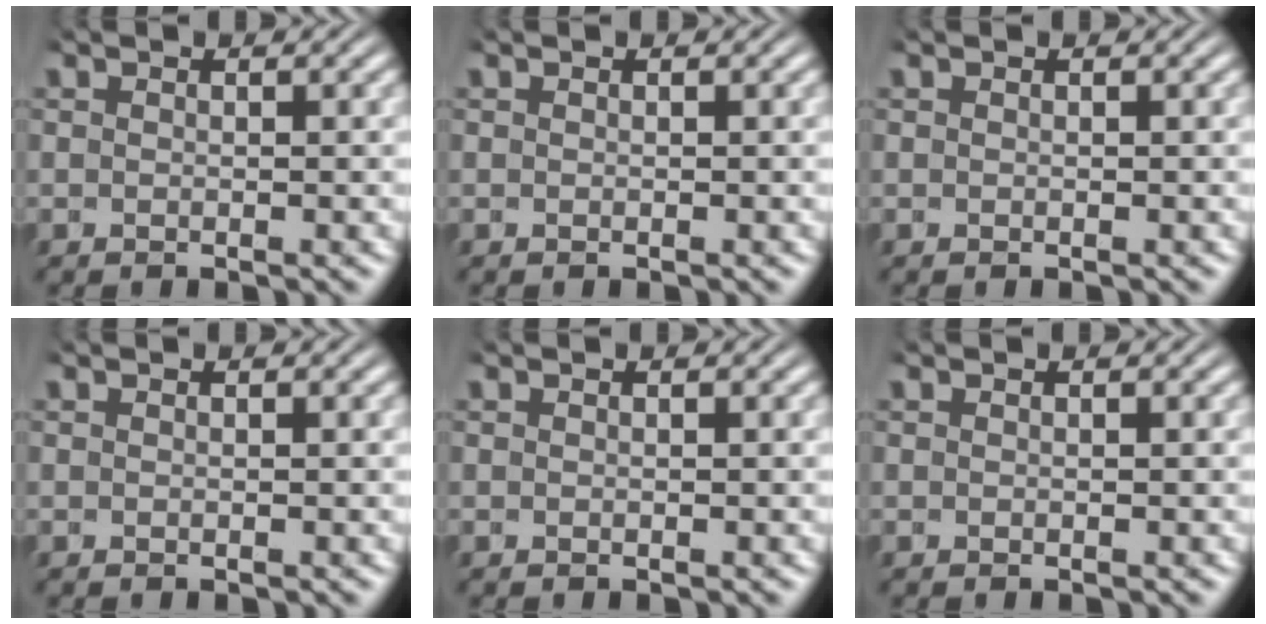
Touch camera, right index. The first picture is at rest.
{"total": 0.0}
{"total": 0.0}
{"total": 0.0}
{"total": 0.0}
{"total": 0.0}